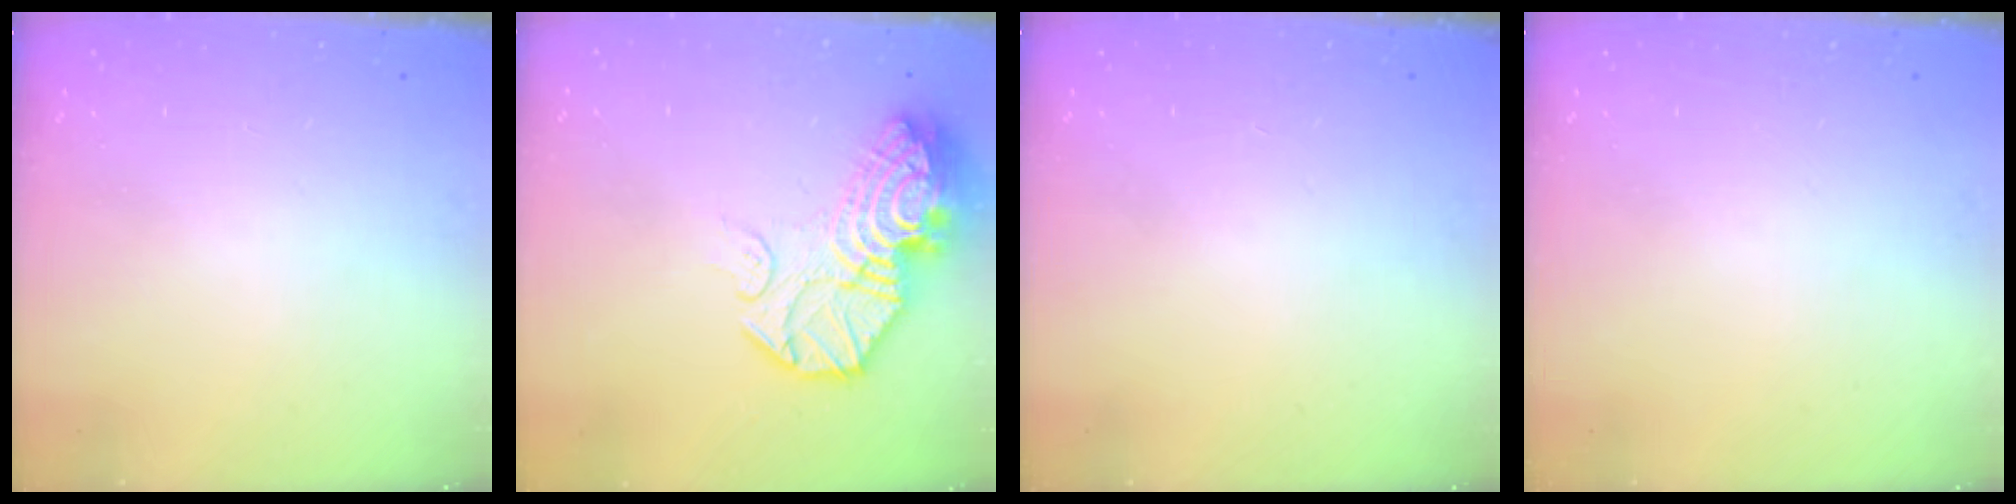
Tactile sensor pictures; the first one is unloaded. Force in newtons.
{"total": 17.8, "press": 17.8, "slide": 1.8}
{"total": 1.2, "press": 1.2, "slide": 0.2}
{"total": 0.0}